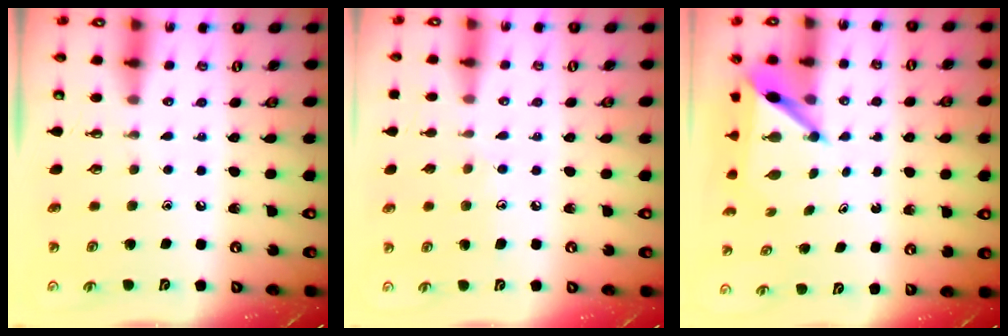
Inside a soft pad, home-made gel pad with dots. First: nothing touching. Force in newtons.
{"total": 6.0, "press": 6.0, "slide": 0.6}
{"total": 6.0, "press": 6.0, "slide": 0.4}